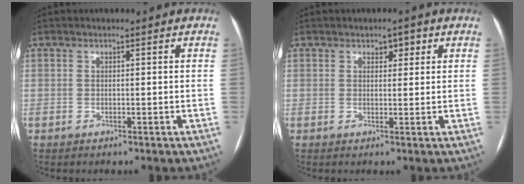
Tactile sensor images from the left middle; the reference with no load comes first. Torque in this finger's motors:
{"motor_torque": [0.02, -0.02, 0.00, 0.03]}